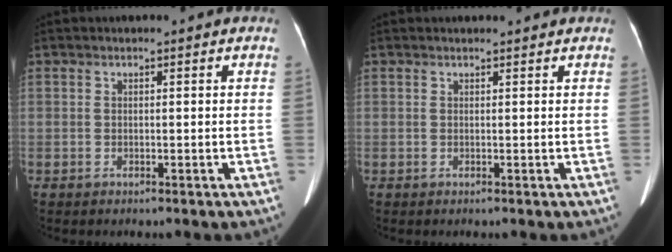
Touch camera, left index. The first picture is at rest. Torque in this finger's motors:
{"motor_torque": [-0.24, -0.23, 0.06, 0.02]}